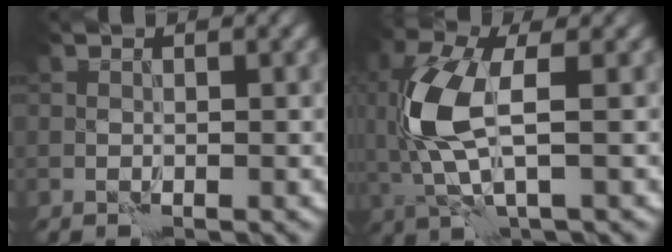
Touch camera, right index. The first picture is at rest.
{"total": 6.5, "force": [0.5, 2.5, 5.9], "torque": [-0.156, -0.001, 0.008]}